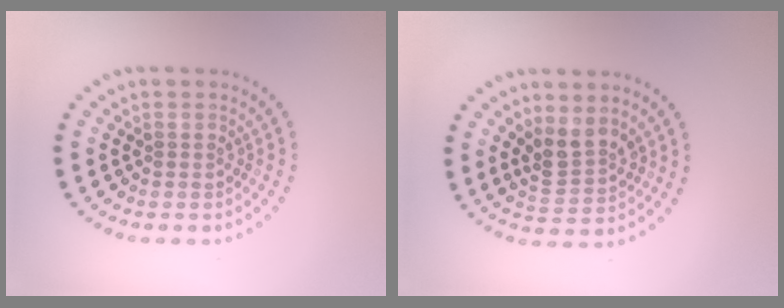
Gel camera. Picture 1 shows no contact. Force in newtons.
{"total": 3.0, "press": 2.6, "slide": 1.4}